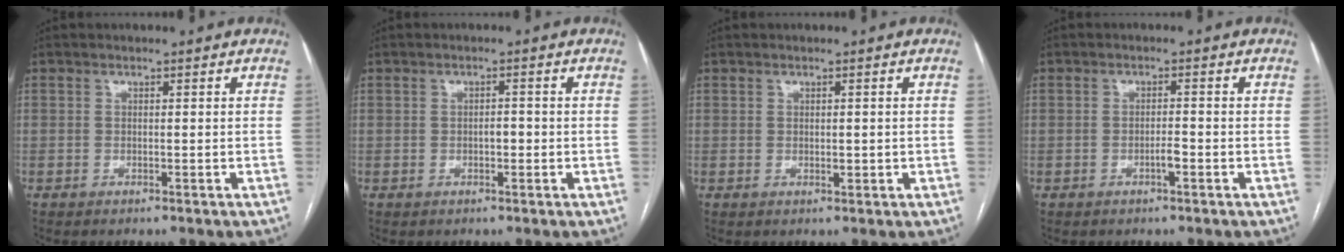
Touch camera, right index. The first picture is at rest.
{"total": 1.3, "force": [-0.4, 0.6, 1.1], "torque": [-0.014, 0.004, -0.007]}
{"total": 1.1, "force": [0.0, 0.6, 0.9], "torque": [-0.011, -0.002, 0.002]}
{"total": 1.6, "force": [-0.8, 0.2, 1.4], "torque": [-0.024, 0.001, -0.014]}